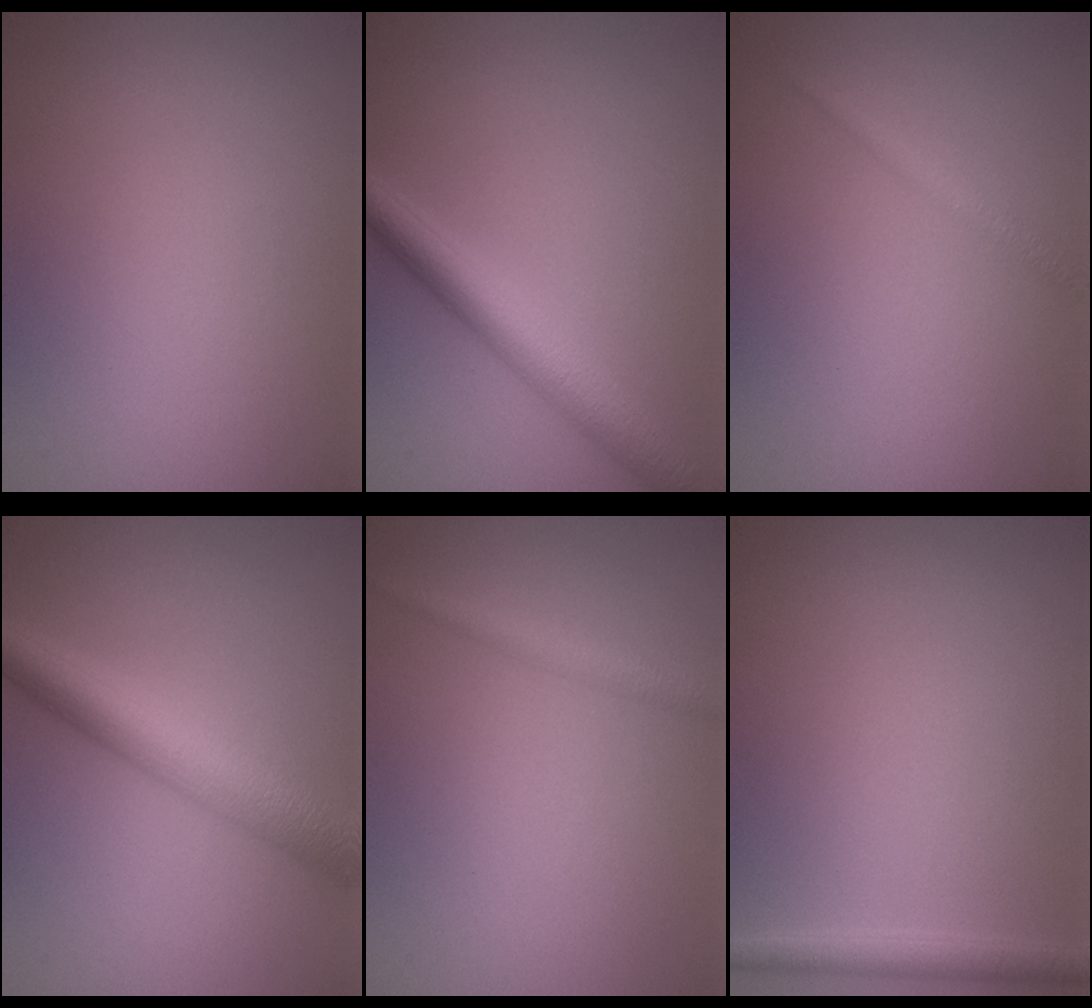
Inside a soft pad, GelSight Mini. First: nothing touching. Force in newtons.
{"total": 4.8, "press": 4.8, "slide": 0.1}
{"total": 1.2, "press": 1.2, "slide": 0.0}
{"total": 6.5, "press": 6.5, "slide": 0.1}
{"total": 1.6, "press": 1.5, "slide": 0.2}
{"total": 1.7, "press": 1.7, "slide": 0.1}